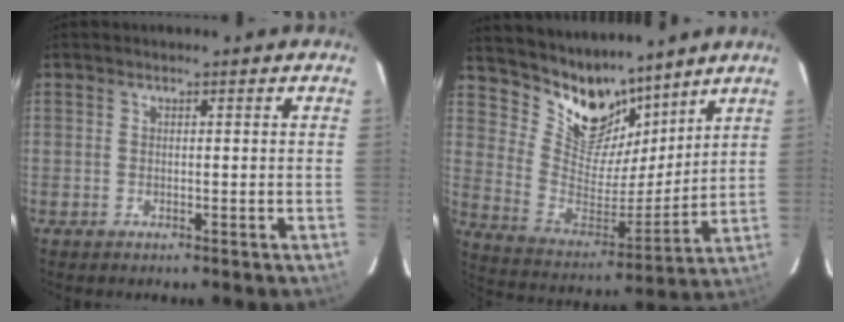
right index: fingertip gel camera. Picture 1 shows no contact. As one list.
[{"total": 15.0, "force": [11.8, 7.5, 5.5], "torque": [-0.119, -0.007, 0.224]}]